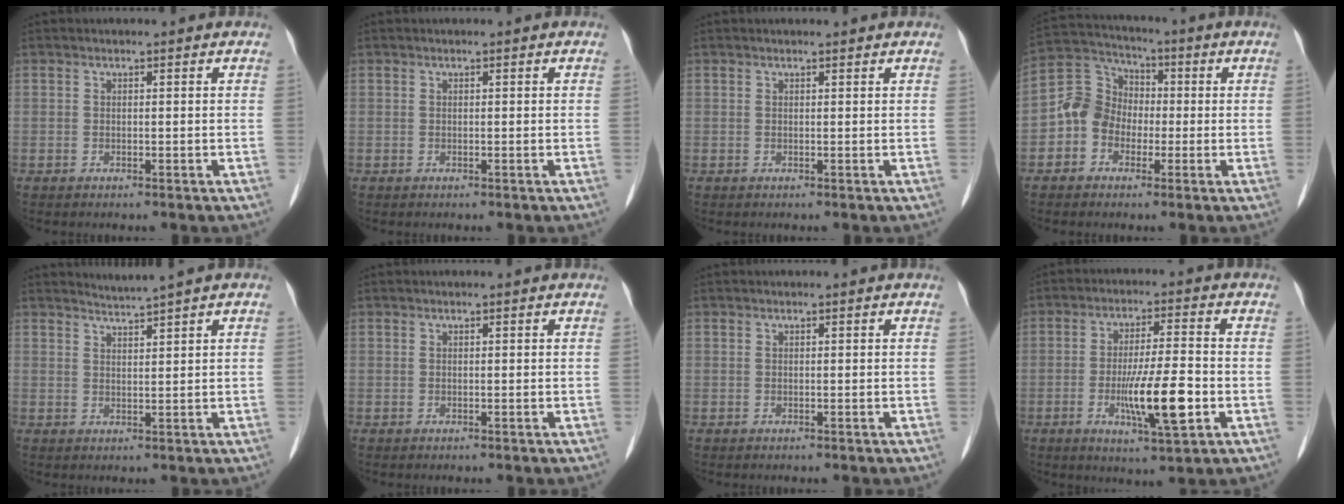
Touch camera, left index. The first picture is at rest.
{"total": 0.0}
{"total": 0.9, "force": [0.9, 0.1, 0.2], "torque": [-0.012, 0.004, 0.013]}
{"total": 7.5, "force": [-1.5, 6.7, 2.9], "torque": [-0.078, 0.033, -0.035]}
{"total": 2.2, "force": [2.0, -0.7, 0.5], "torque": [-0.009, 0.003, 0.039]}
{"total": 0.0}
{"total": 0.0}
{"total": 9.8, "force": [-2.8, 1.1, 9.4], "torque": [-0.169, -0.010, -0.047]}